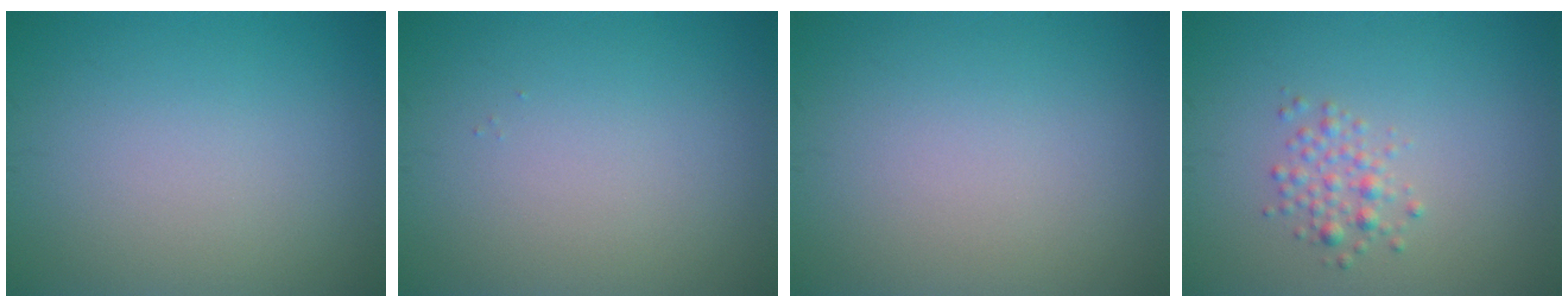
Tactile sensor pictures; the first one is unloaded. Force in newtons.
{"total": 0.0}
{"total": 0.0}
{"total": 1.7, "press": 1.7, "slide": 0.1}